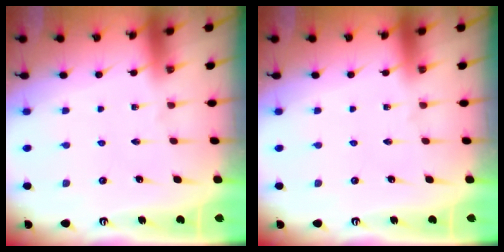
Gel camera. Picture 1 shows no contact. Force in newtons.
{"total": 0.0}